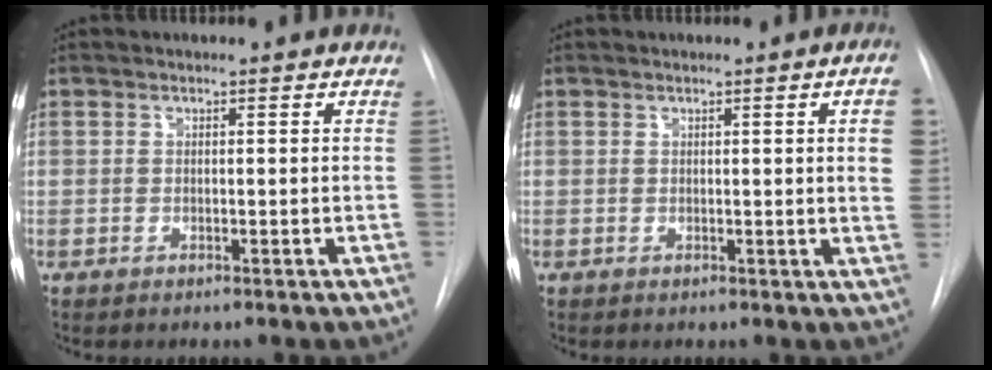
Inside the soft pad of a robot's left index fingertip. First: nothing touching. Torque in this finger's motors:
{"motor_torque": [0.88, -0.40, 0.43, 0.07]}